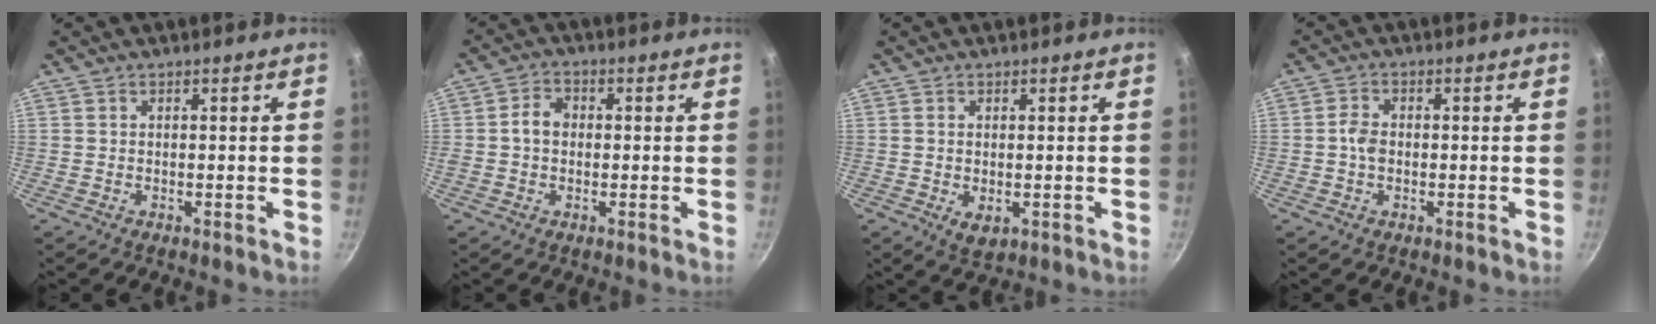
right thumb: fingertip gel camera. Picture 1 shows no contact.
{"total": 4.2, "force": [0.0, 3.4, 2.5], "torque": [-0.029, 0.014, -0.008]}
{"total": 3.3, "force": [-0.4, 2.1, 2.6], "torque": [-0.041, -0.011, -0.003]}
{"total": 3.1, "force": [-0.4, 2.2, 2.1], "torque": [-0.038, 0.011, -0.012]}